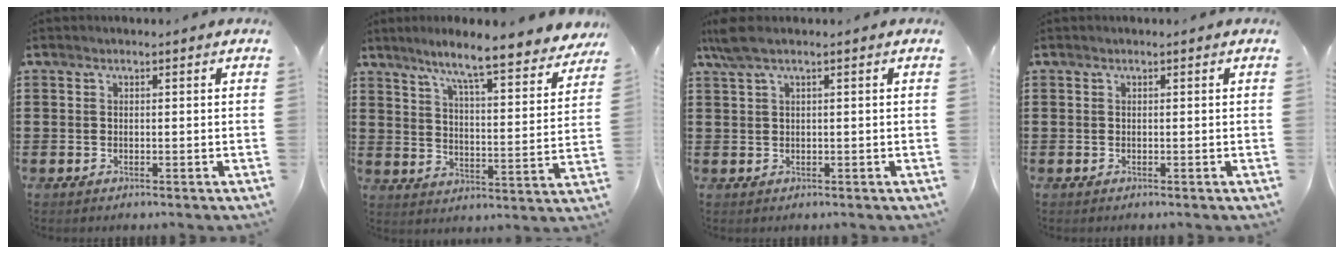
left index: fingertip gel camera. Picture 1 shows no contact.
{"total": 7.5, "force": [6.6, -0.6, 3.5], "torque": [-0.087, -0.052, 0.105]}
{"total": 2.5, "force": [1.1, 0.3, 2.3], "torque": [-0.053, -0.003, 0.017]}
{"total": 0.0}